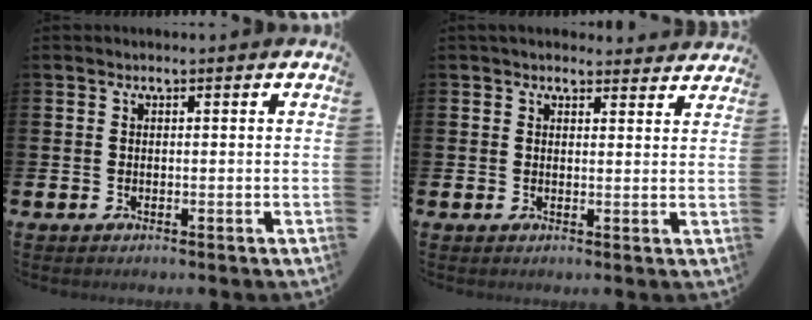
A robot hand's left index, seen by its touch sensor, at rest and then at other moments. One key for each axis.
{"total": 2.6, "fx": 2.5, "fy": 0.6, "fz": 0.3, "tx": 0.003, "ty": -0.014, "tz": 0.043}